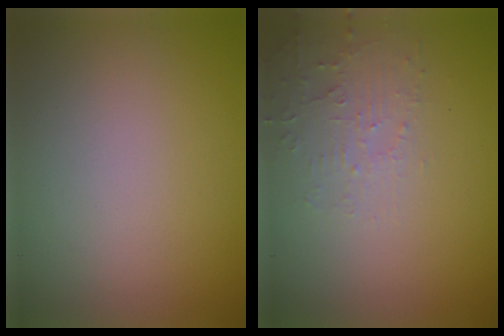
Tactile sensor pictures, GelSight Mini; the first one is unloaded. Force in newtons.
{"total": 2.4, "press": 2.3, "slide": 0.6}